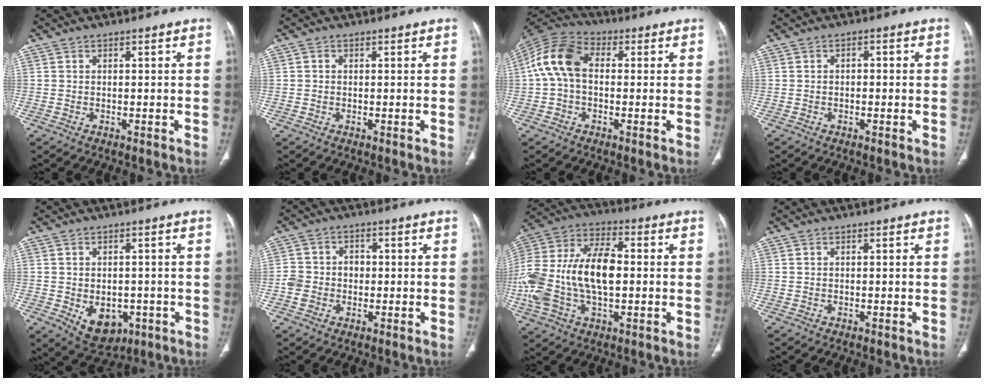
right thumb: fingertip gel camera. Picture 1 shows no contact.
{"total": 0.6, "force": [0.0, 0.5, 0.2], "torque": [-0.001, 0.002, 0.000]}
{"total": 11.1, "force": [0.6, 7.5, 8.1], "torque": [-0.159, 0.031, -0.001]}
{"total": 1.4, "force": [-0.2, 1.0, 0.9], "torque": [-0.006, 0.007, -0.006]}
{"total": 8.7, "force": [-2.7, 6.2, 5.5], "torque": [-0.062, 0.005, -0.020]}
{"total": 5.4, "force": [-0.9, 4.7, 2.4], "torque": [-0.028, 0.021, -0.018]}
{"total": 22.8, "force": [-1.1, 12.7, 18.8], "torque": [-0.413, 0.022, -0.021]}
{"total": 0.0}